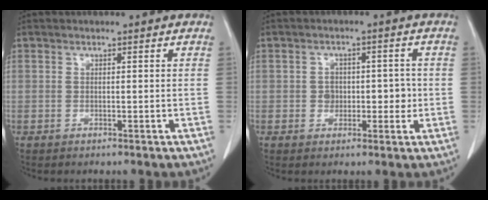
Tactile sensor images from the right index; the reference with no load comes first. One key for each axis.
{"total": 4.3, "fx": -0.4, "fy": 3.2, "fz": 2.9, "tx": -0.030, "ty": 0.016, "tz": -0.002}